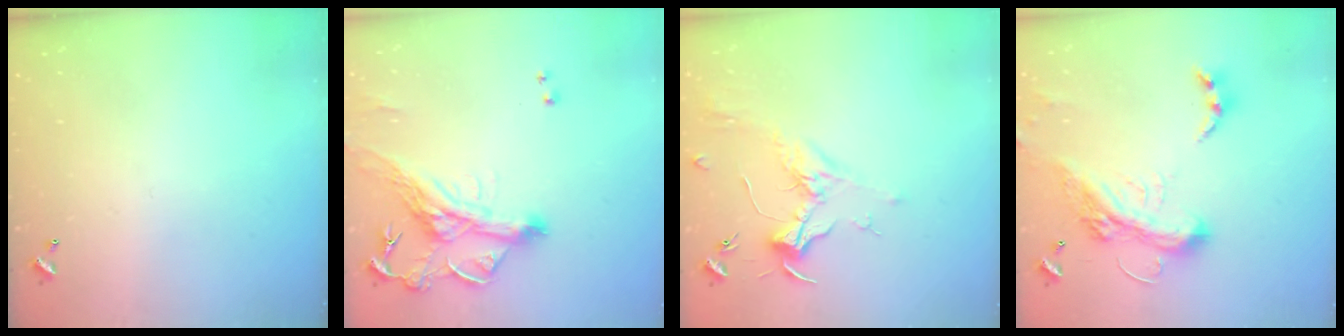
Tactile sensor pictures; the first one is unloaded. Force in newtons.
{"total": 5.2, "press": 4.8, "slide": 1.8}
{"total": 1.8, "press": 1.7, "slide": 0.6}
{"total": 7.8, "press": 7.6, "slide": 1.9}